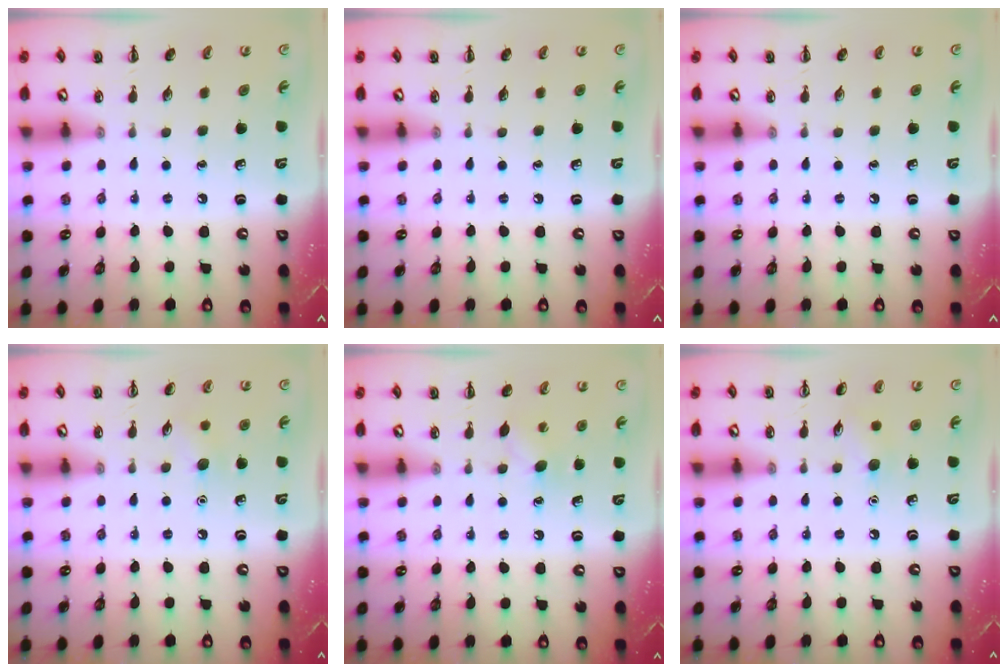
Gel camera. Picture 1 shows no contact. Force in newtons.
{"total": 0.0}
{"total": 0.0}
{"total": 5.5, "press": 5.3, "slide": 1.6}
{"total": 5.5, "press": 5.3, "slide": 1.3}
{"total": 6.1, "press": 5.8, "slide": 2.0}